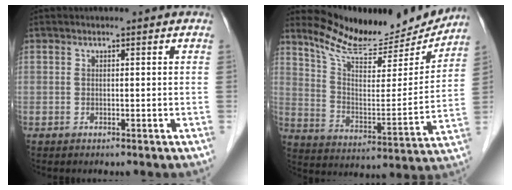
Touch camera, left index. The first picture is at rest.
{"total": 17.6, "force": [16.5, 2.9, 5.2], "torque": [-0.091, -0.032, 0.251]}